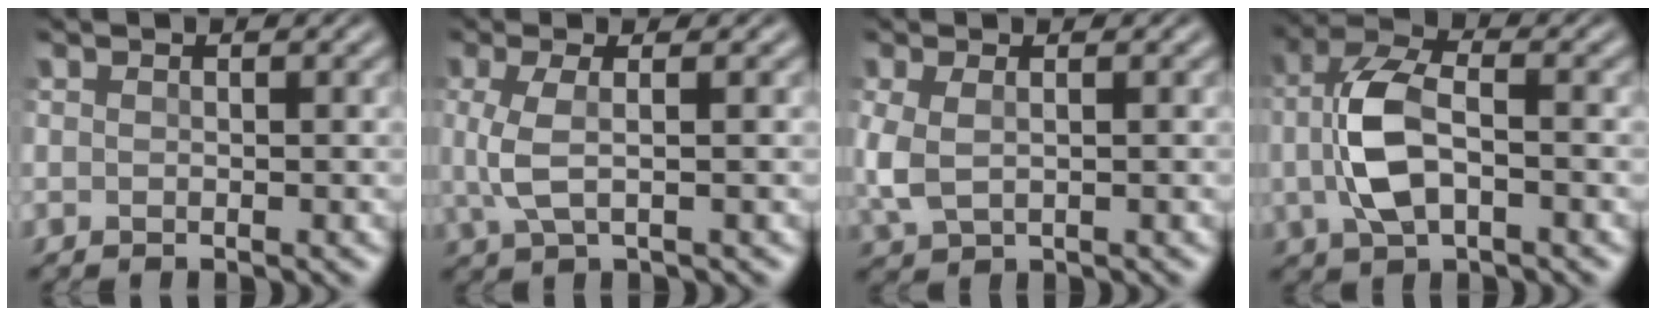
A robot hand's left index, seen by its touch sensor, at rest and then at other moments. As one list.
[{"total": 3.1, "force": [0.0, 0.8, 3.0], "torque": [-0.077, 0.001, 0.000]}, {"total": 3.5, "force": [-0.5, 2.1, 2.7], "torque": [-0.075, -0.009, -0.003]}, {"total": 6.3, "force": [-0.5, 3.2, 5.4], "torque": [-0.117, 0.004, -0.013]}]